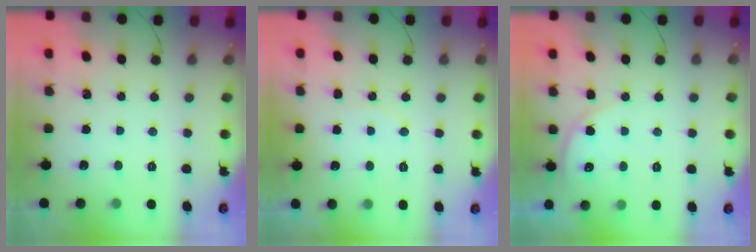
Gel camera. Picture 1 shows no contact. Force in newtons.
{"total": 4.5, "press": 4.5, "slide": 0.5}
{"total": 4.9, "press": 4.9, "slide": 0.4}